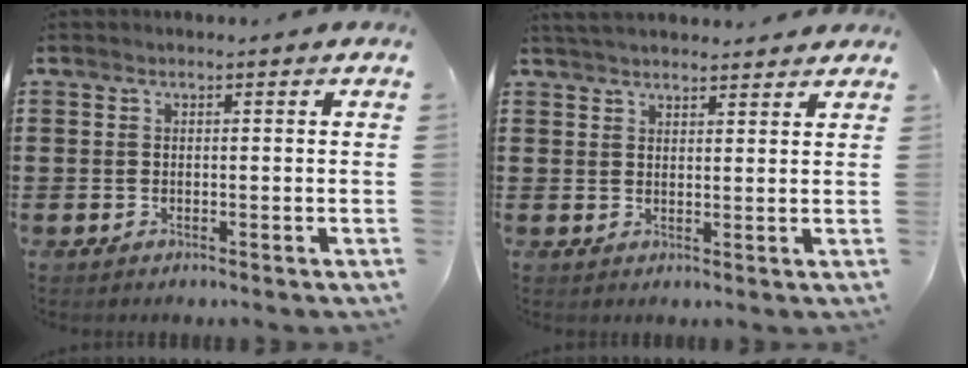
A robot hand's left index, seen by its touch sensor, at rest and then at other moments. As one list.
[{"total": 3.1, "force": [3.1, 0.4, 0.5], "torque": [-0.016, -0.002, 0.060]}]